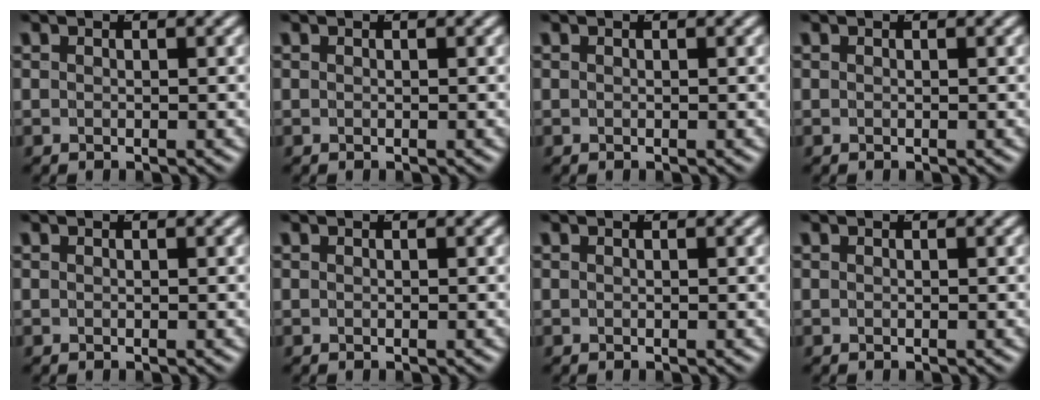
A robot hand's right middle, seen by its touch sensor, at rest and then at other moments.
{"total": 0.0}
{"total": 0.0}
{"total": 0.0}
{"total": 0.0}
{"total": 0.0}
{"total": 0.0}
{"total": 0.0}